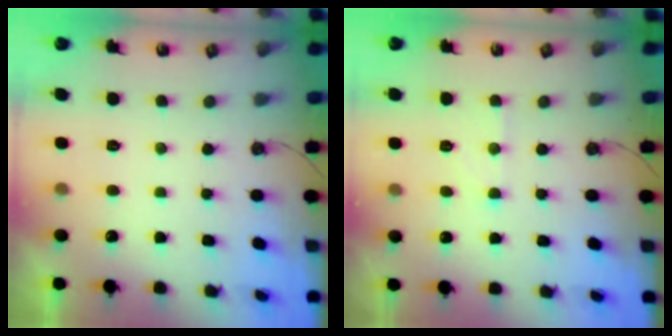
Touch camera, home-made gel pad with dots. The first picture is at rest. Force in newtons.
{"total": 6.6, "press": 6.6, "slide": 0.6}